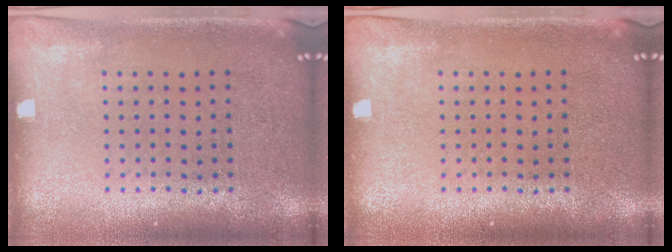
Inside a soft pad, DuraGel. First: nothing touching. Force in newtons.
{"total": 0.0}